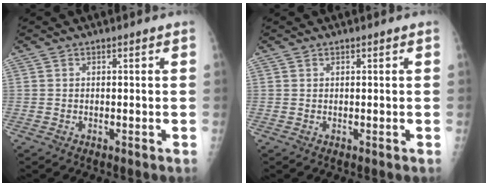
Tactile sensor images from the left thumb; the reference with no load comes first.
{"total": 0.0}